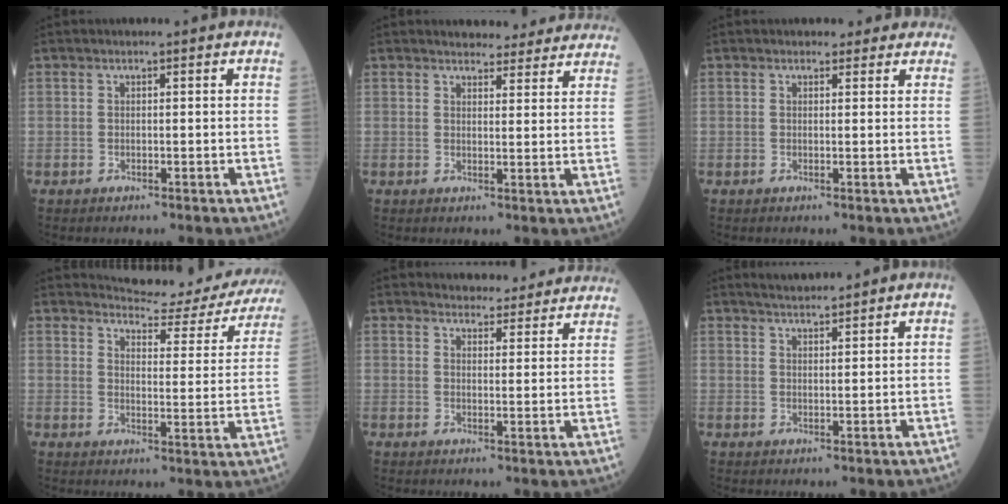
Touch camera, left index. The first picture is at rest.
{"total": 11.1, "force": [10.4, 2.9, 2.2], "torque": [-0.001, 0.003, 0.106]}
{"total": 3.1, "force": [2.6, 1.6, 0.4], "torque": [0.008, 0.005, 0.019]}
{"total": 15.8, "force": [15.3, 2.7, 2.8], "torque": [-0.018, -0.052, 0.164]}
{"total": 10.7, "force": [10.3, 2.3, 1.7], "torque": [-0.002, 0.005, 0.108]}
{"total": 3.0, "force": [2.9, -0.2, 0.8], "torque": [-0.017, 0.009, 0.055]}